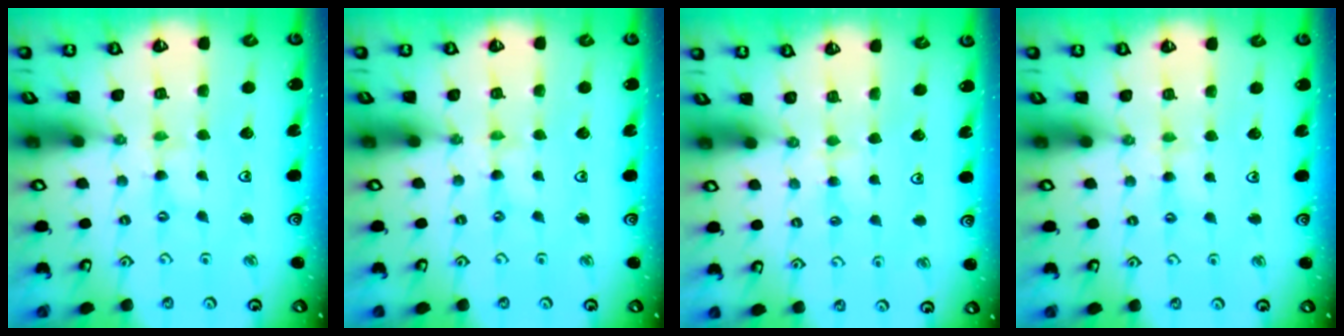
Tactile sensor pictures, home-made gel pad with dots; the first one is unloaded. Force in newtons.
{"total": 0.0}
{"total": 2.1, "press": 2.1, "slide": 0.4}
{"total": 2.5, "press": 2.5, "slide": 0.3}